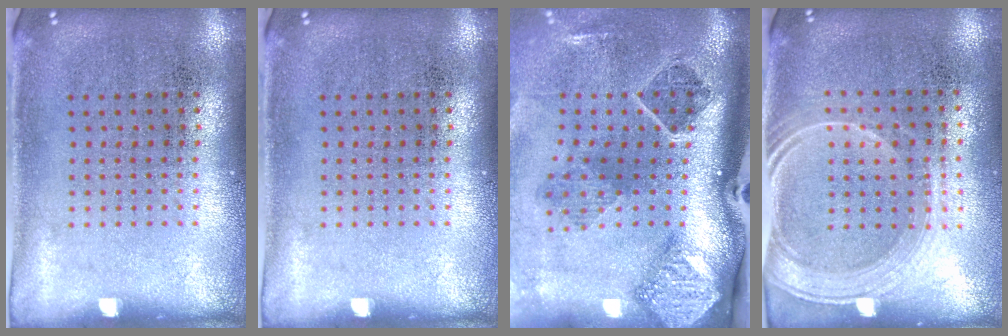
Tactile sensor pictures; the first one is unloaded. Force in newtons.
{"total": 0.0}
{"total": 3.1, "press": 1.9, "slide": 2.4}
{"total": 1.6, "press": 1.4, "slide": 0.8}